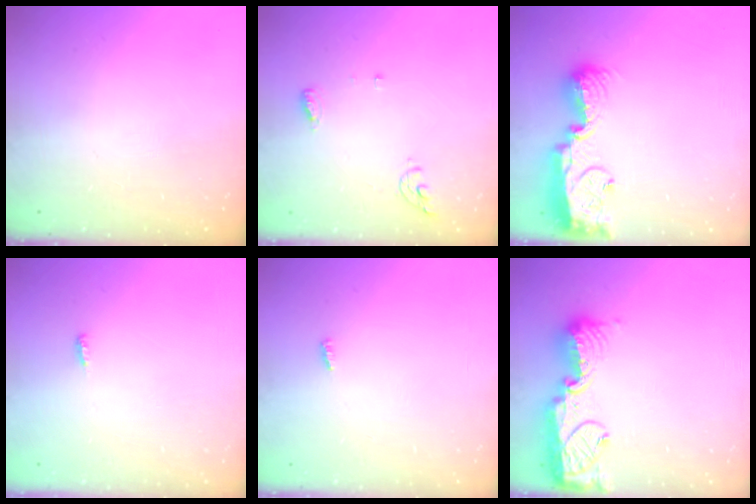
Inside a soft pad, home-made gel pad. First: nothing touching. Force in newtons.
{"total": 5.5, "press": 5.5, "slide": 0.5}
{"total": 18.0, "press": 17.1, "slide": 5.6}
{"total": 4.9, "press": 4.2, "slide": 2.5}
{"total": 2.8, "press": 2.7, "slide": 0.3}
{"total": 14.3, "press": 14.2, "slide": 1.2}